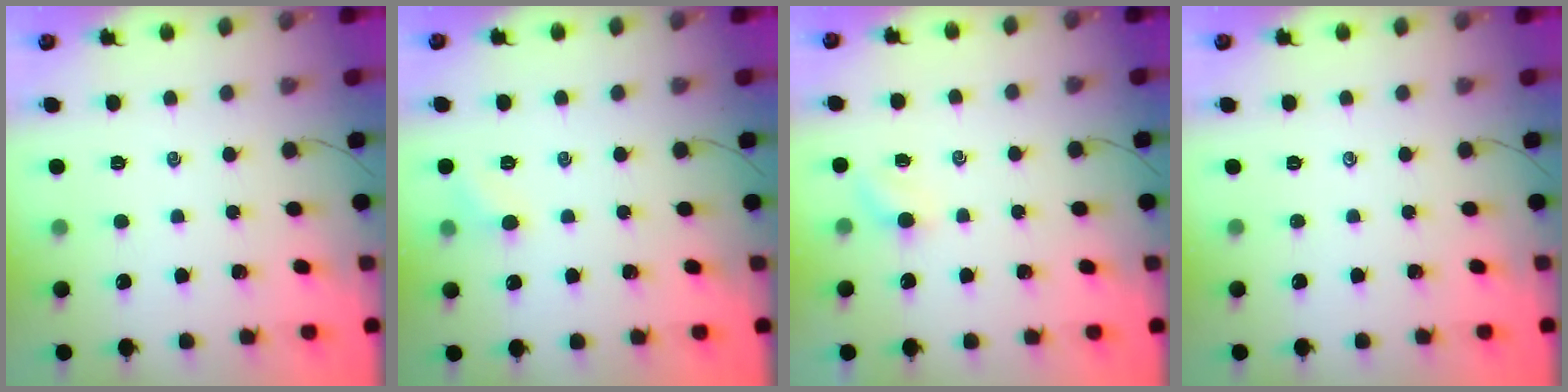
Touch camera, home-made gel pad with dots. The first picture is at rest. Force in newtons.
{"total": 5.0, "press": 4.7, "slide": 1.6}
{"total": 3.3, "press": 3.1, "slide": 0.9}
{"total": 0.0}